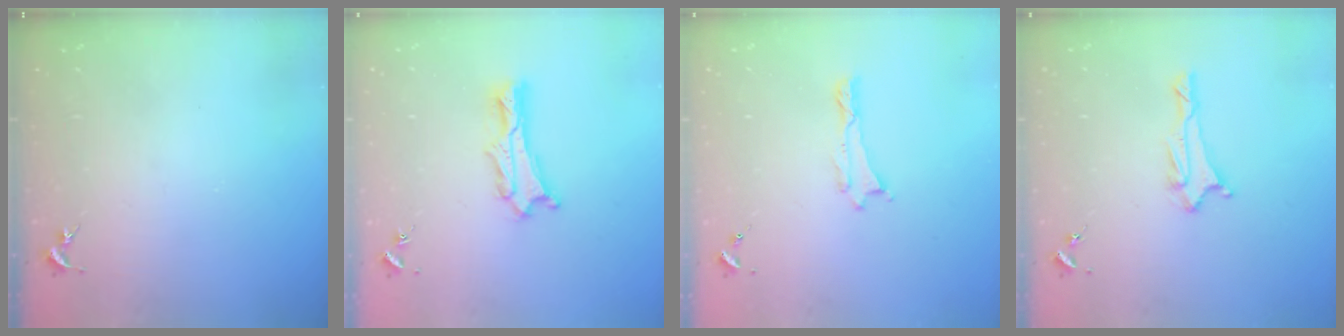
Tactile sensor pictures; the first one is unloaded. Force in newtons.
{"total": 2.0, "press": 2.0, "slide": 0.2}
{"total": 0.0}
{"total": 1.7, "press": 1.6, "slide": 0.6}